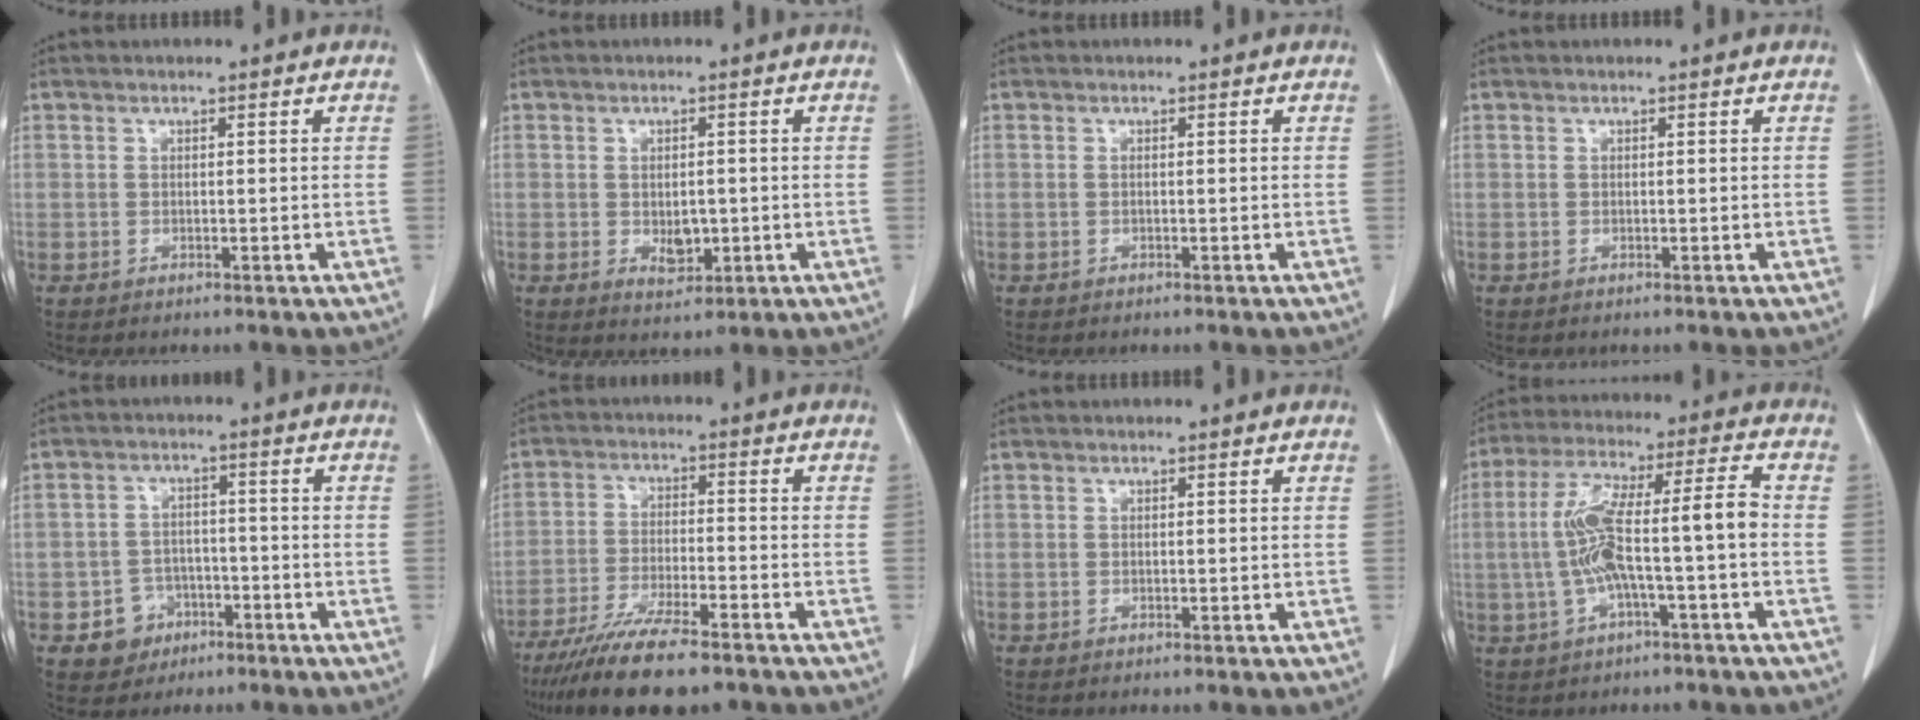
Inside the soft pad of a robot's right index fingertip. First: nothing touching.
{"total": 3.5, "force": [-0.6, 2.0, 2.8], "torque": [-0.044, -0.004, 0.000]}
{"total": 0.0}
{"total": 0.0}
{"total": 5.8, "force": [-2.7, 5.0, 1.1], "torque": [-0.014, 0.012, -0.036]}
{"total": 13.0, "force": [-10.2, 1.9, 7.9], "torque": [-0.139, -0.030, -0.170]}
{"total": 0.0}
{"total": 11.5, "force": [-1.7, 1.2, 11.3], "torque": [-0.221, 0.035, -0.031]}